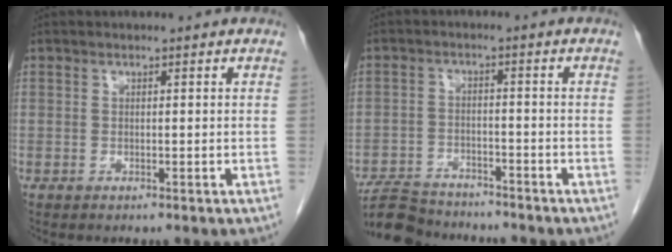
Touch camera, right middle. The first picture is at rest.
{"total": 9.0, "force": [-8.5, 2.2, 2.1], "torque": [-0.037, -0.002, -0.138]}